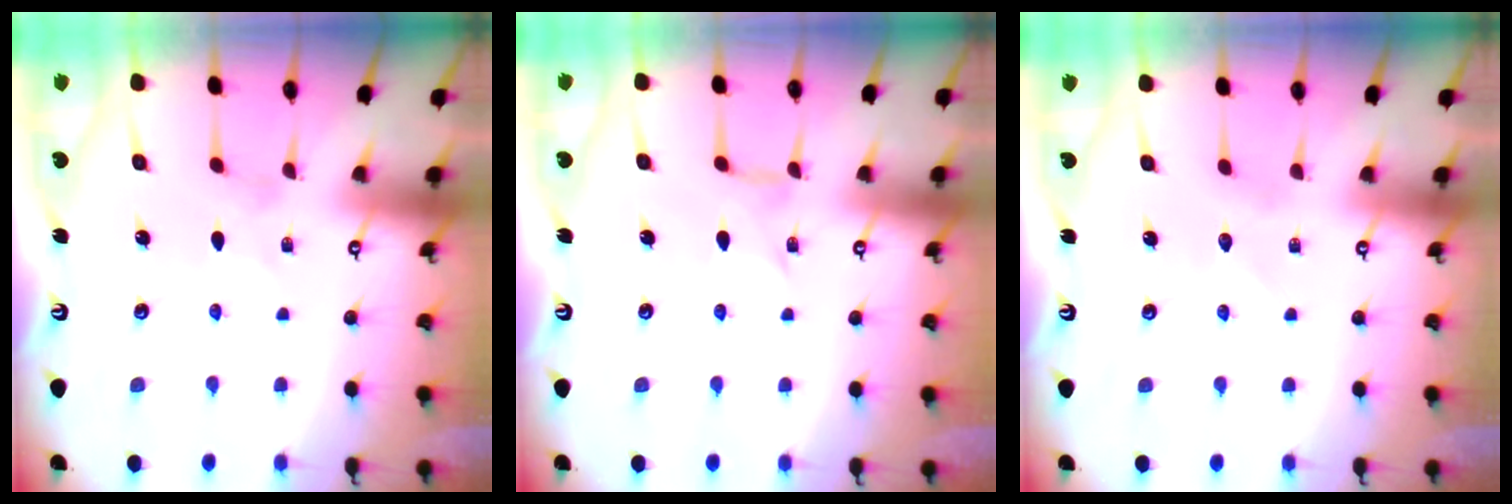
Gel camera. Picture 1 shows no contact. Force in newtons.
{"total": 0.8, "press": 0.7, "slide": 0.2}
{"total": 0.8, "press": 0.8, "slide": 0.1}